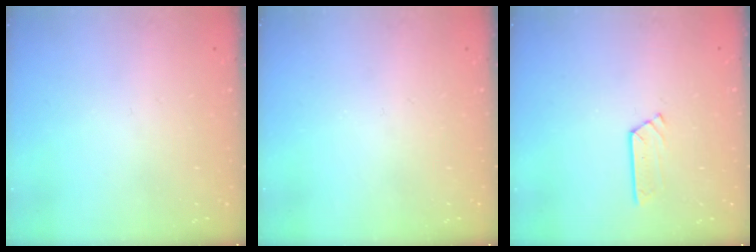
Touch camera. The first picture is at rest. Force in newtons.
{"total": 0.0}
{"total": 3.2, "press": 3.2, "slide": 0.3}